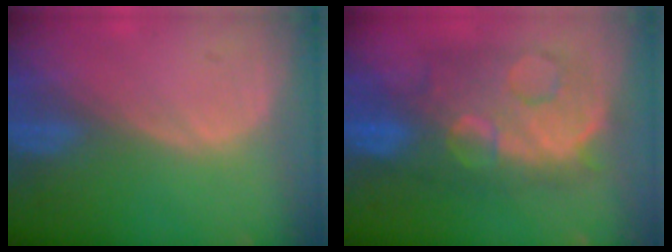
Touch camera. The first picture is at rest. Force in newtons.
{"total": 11.7, "press": 11.6, "slide": 1.1}